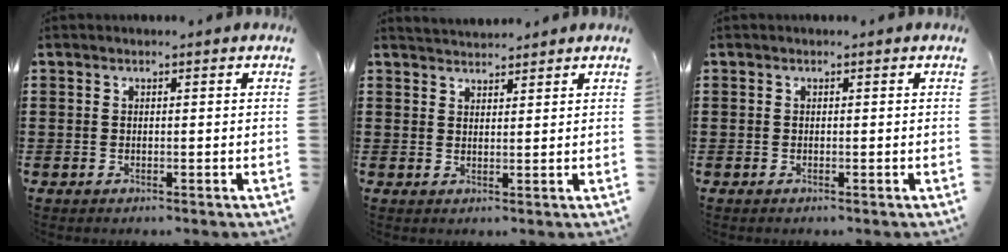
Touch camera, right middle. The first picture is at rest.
{"total": 2.2, "force": [2.1, 0.2, -0.3], "torque": [-0.001, 0.000, 0.042]}
{"total": 0.0}